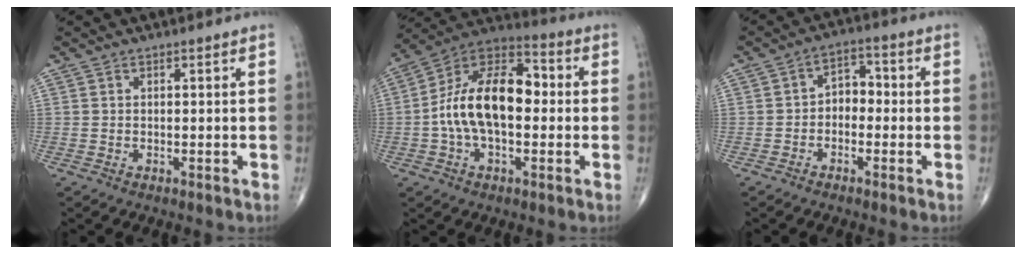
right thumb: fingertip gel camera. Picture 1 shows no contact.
{"total": 17.5, "force": [-0.4, 9.7, 14.6], "torque": [-0.246, 0.041, -0.019]}
{"total": 4.9, "force": [-1.0, 3.5, 3.2], "torque": [-0.027, 0.030, -0.030]}